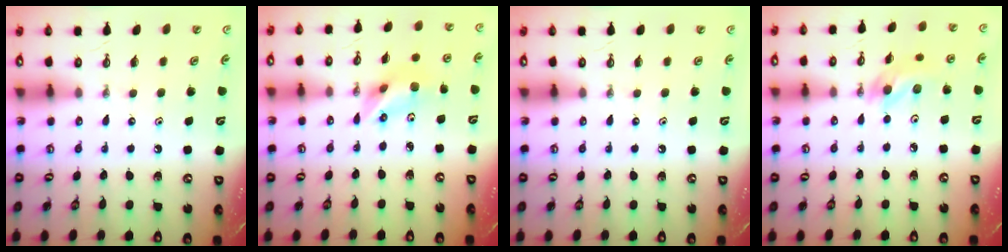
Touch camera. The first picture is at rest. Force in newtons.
{"total": 7.6, "press": 7.1, "slide": 2.9}
{"total": 0.0}
{"total": 9.5, "press": 9.2, "slide": 2.2}